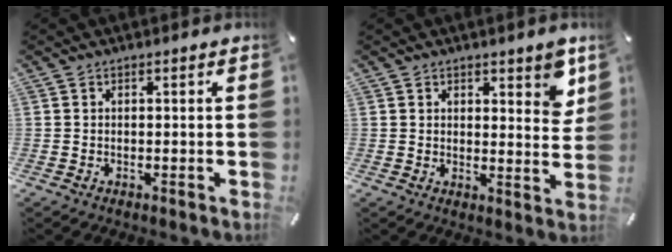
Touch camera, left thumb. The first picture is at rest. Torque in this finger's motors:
{"motor_torque": [0.46, -0.27, 0.29, 0.03, 0.00]}